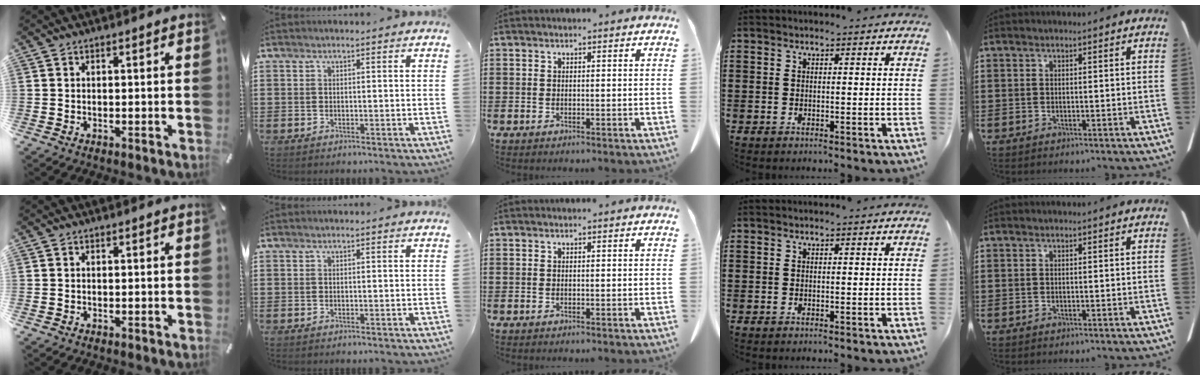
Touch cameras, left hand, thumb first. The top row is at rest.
{}